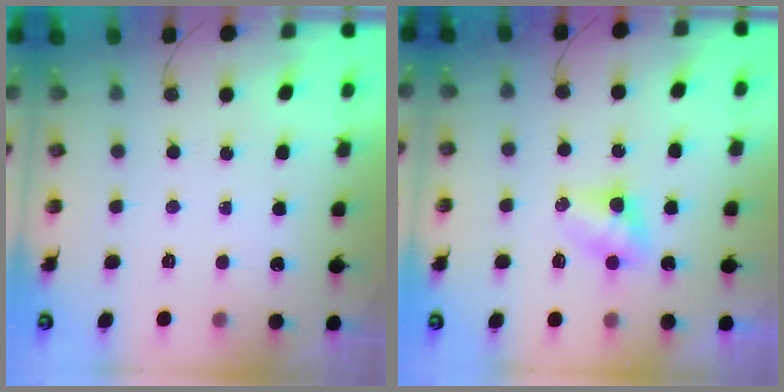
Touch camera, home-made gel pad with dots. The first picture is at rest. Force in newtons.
{"total": 4.0, "press": 4.0, "slide": 0.4}